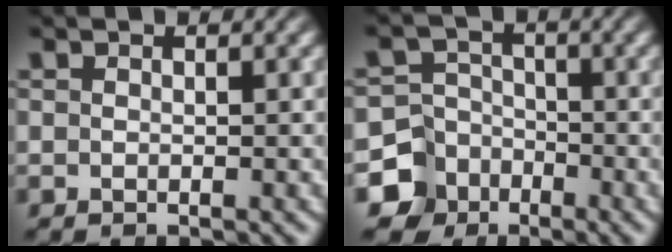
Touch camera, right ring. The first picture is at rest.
{"total": 8.5, "force": [-4.2, 7.0, 2.3], "torque": [-0.032, -0.041, -0.063]}